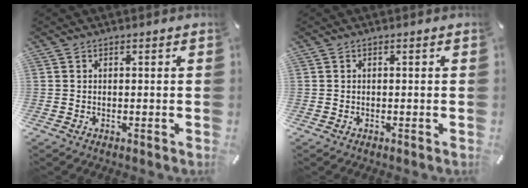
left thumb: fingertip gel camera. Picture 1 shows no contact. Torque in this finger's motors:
{"motor_torque": [0.00, 0.00, -0.09, 0.09, 0.00]}